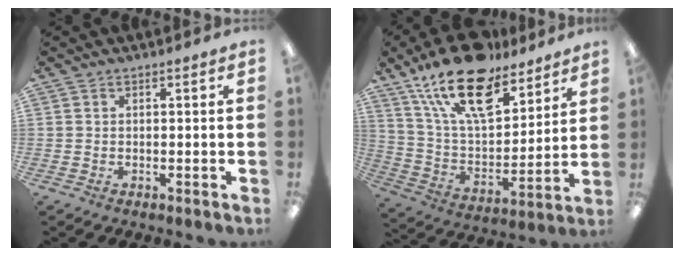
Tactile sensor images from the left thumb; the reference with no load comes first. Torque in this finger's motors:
{"motor_torque": [0.42, 0.44, 1.62, -1.15, 0.51]}